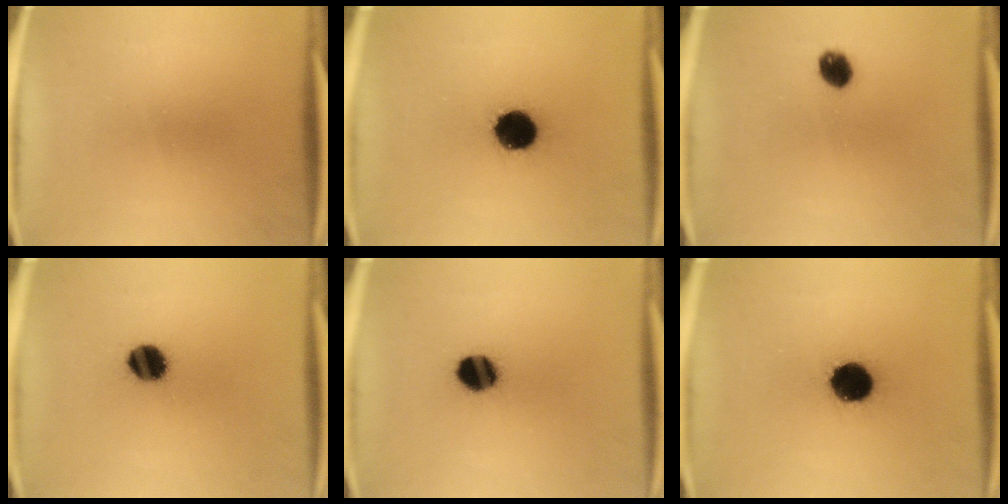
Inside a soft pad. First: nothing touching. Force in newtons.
{"total": 12.5}
{"total": 4.2}
{"total": 7.7}
{"total": 8.3}
{"total": 12.5}